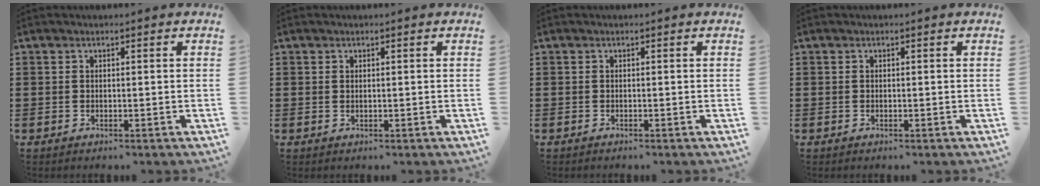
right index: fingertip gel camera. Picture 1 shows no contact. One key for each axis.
{"total": 0.0}
{"total": 0.0}
{"total": 0.0}